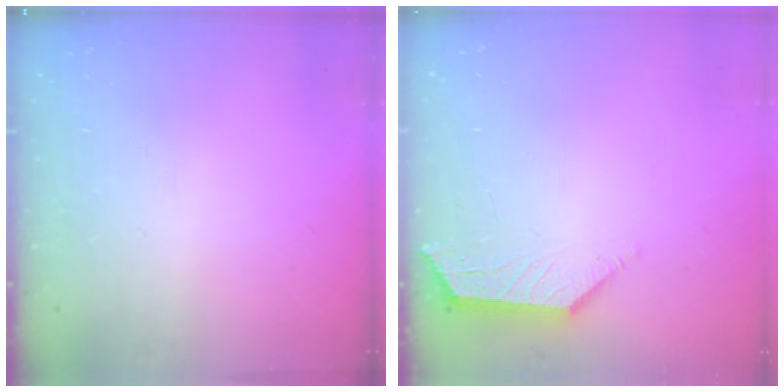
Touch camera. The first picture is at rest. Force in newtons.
{"total": 1.9, "press": 1.9, "slide": 0.4}